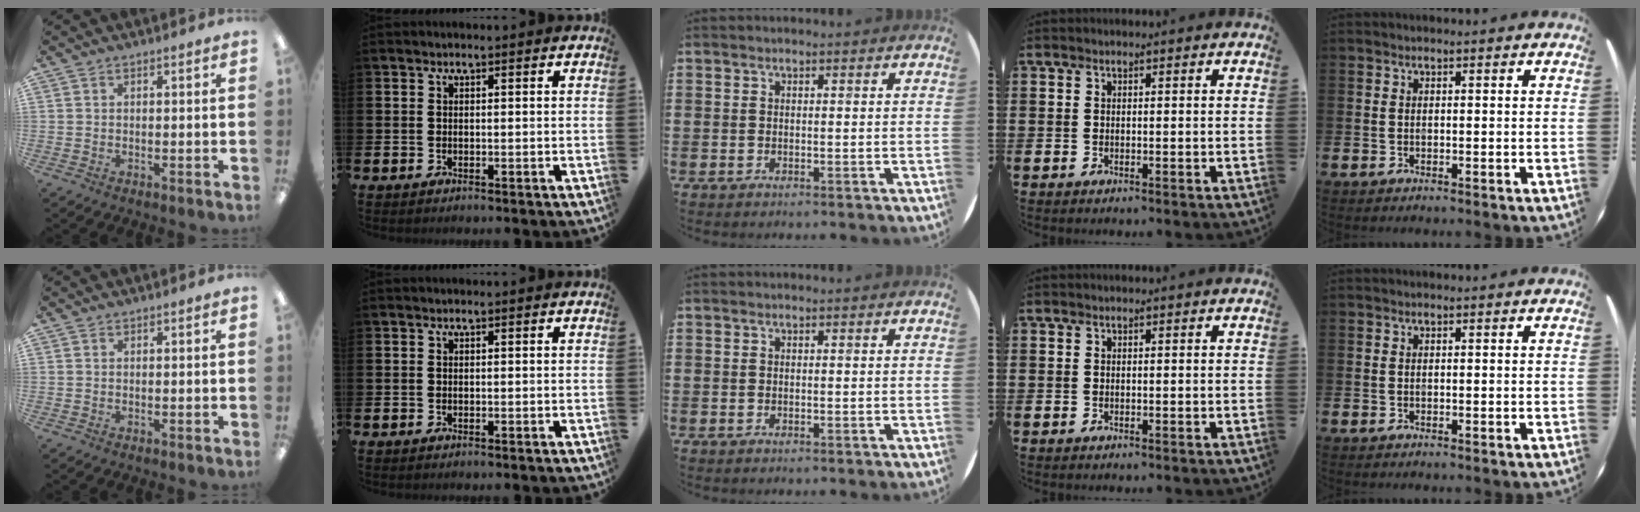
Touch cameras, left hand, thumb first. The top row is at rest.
{}